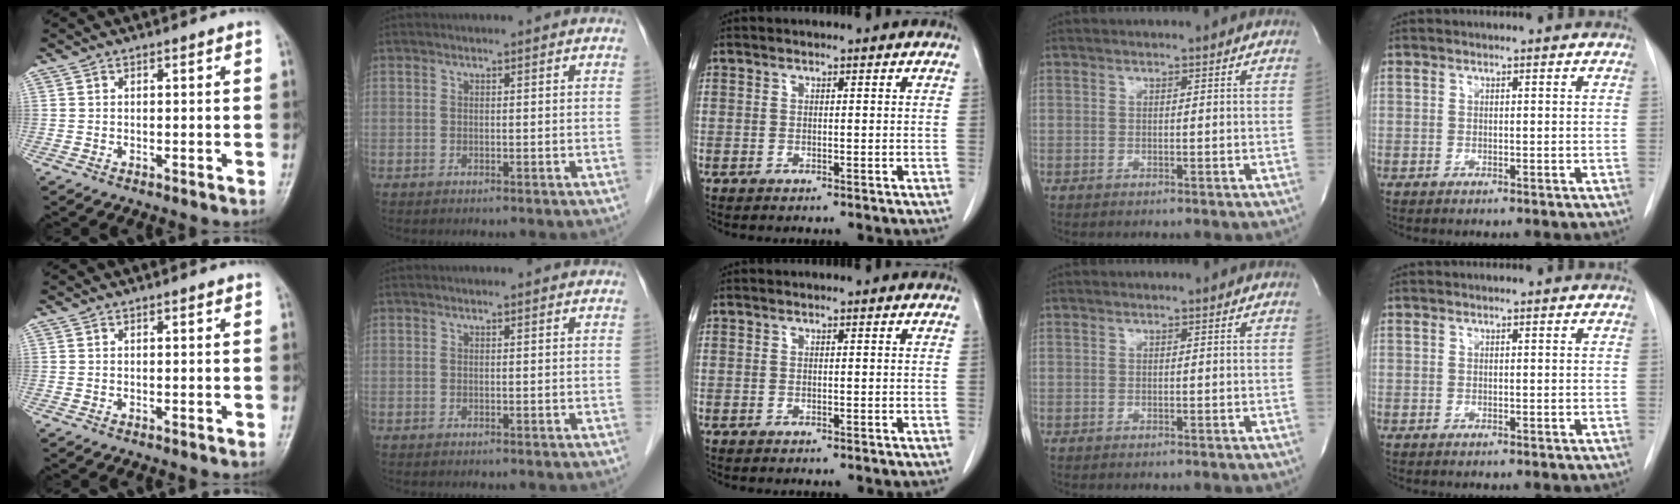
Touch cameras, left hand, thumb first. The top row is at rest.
{"thumb": {"total": 0.6, "force": [0.4, 0.1, 0.4], "torque": [-0.005, -0.001, 0.004]}, "index": {"total": 0.8, "force": [0.8, 0.1, 0.1], "torque": [-0.008, 0.003, 0.006]}}